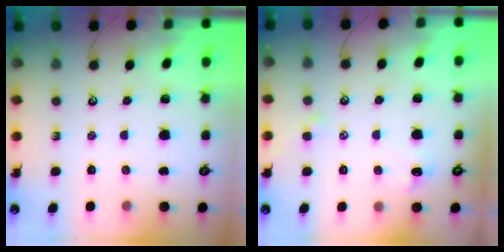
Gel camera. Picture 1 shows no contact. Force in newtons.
{"total": 1.0, "press": 0.9, "slide": 0.6}